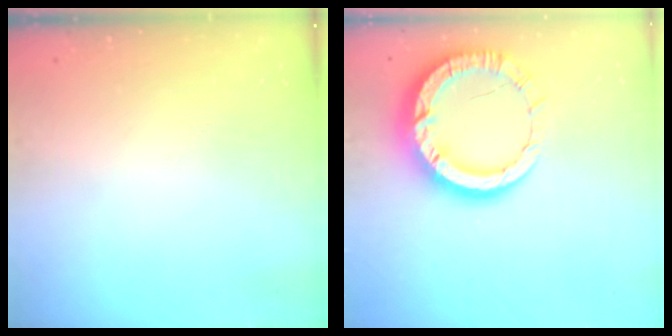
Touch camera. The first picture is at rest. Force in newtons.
{"total": 14.6, "press": 14.5, "slide": 1.4}